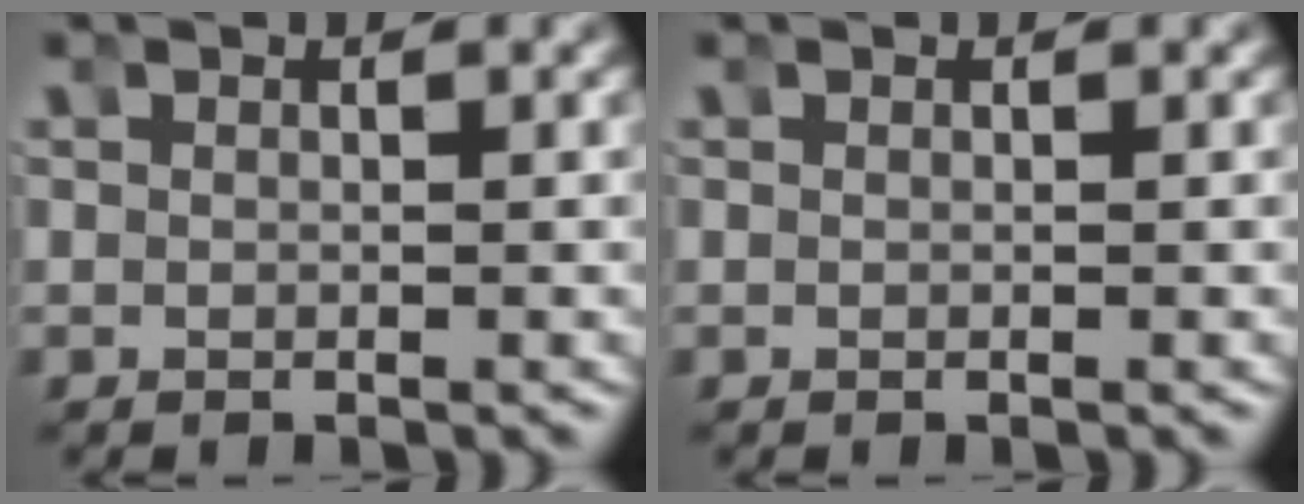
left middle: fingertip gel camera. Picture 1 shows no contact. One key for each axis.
{"total": 0.0}